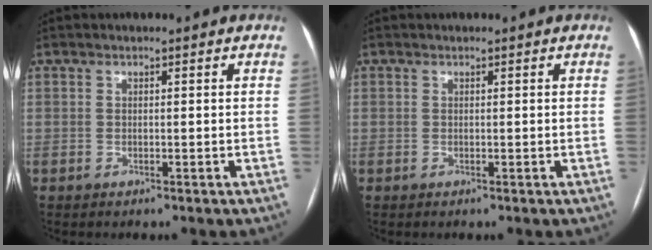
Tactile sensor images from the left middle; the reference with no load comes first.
{"total": 0.0}